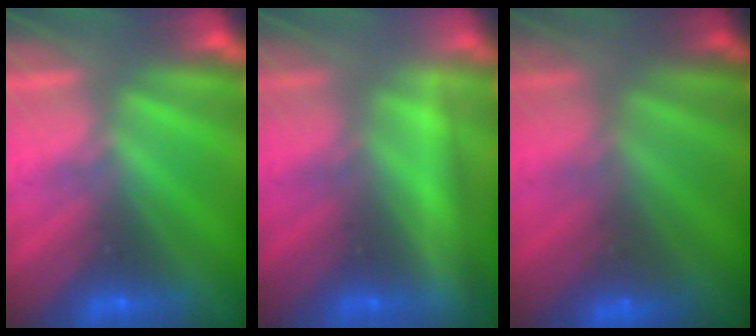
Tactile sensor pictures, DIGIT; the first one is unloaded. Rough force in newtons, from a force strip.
{"total": 2.3}
{"total": 2.3}